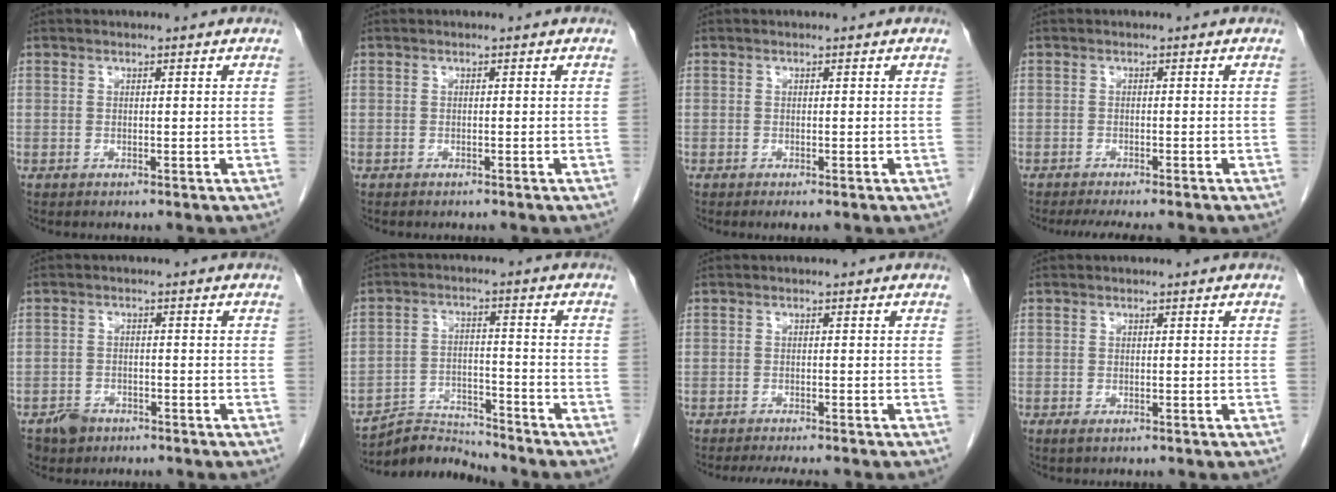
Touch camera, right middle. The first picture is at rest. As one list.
[{"total": 0.6, "force": [-0.5, 0.1, 0.2], "torque": [-0.008, -0.001, -0.008]}, {"total": 1.1, "force": [-0.8, 0.2, 0.7], "torque": [-0.010, -0.004, -0.009]}, {"total": 7.1, "force": [-6.1, 1.1, 3.4], "torque": [-0.043, -0.011, -0.085]}, {"total": 3.3, "force": [-2.2, 2.2, 0.7], "torque": [-0.016, 0.006, -0.032]}, {"total": 7.0, "force": [-6.9, 0.0, -1.2], "torque": [0.018, 0.010, -0.120]}, {"total": 6.3, "force": [-5.5, 0.9, 2.8], "torque": [-0.035, -0.010, -0.077]}, {"total": 1.1, "force": [-0.7, 0.4, 0.7], "torque": [-0.013, -0.002, -0.008]}]